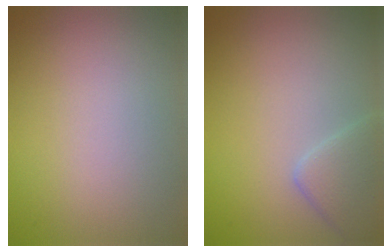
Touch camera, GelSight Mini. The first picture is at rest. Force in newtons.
{"total": 2.9, "press": 2.9, "slide": 0.1}